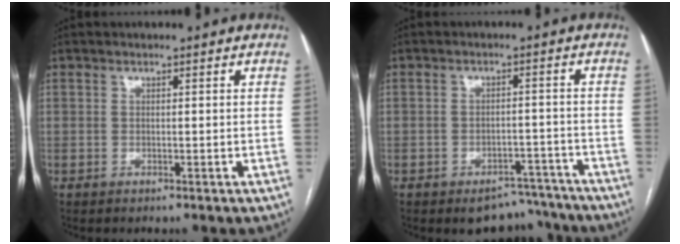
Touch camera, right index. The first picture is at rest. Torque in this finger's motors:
{"motor_torque": [0.54, -0.50, 0.20, 0.03]}